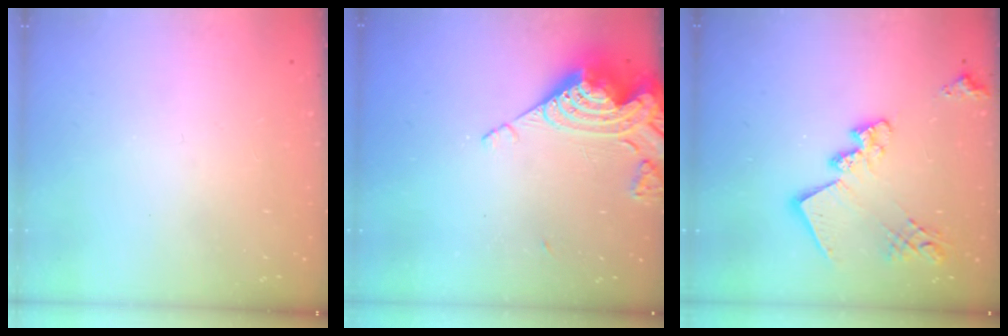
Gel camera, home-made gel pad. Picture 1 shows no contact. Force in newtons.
{"total": 14.8, "press": 14.7, "slide": 1.7}
{"total": 18.1, "press": 18.1, "slide": 1.1}